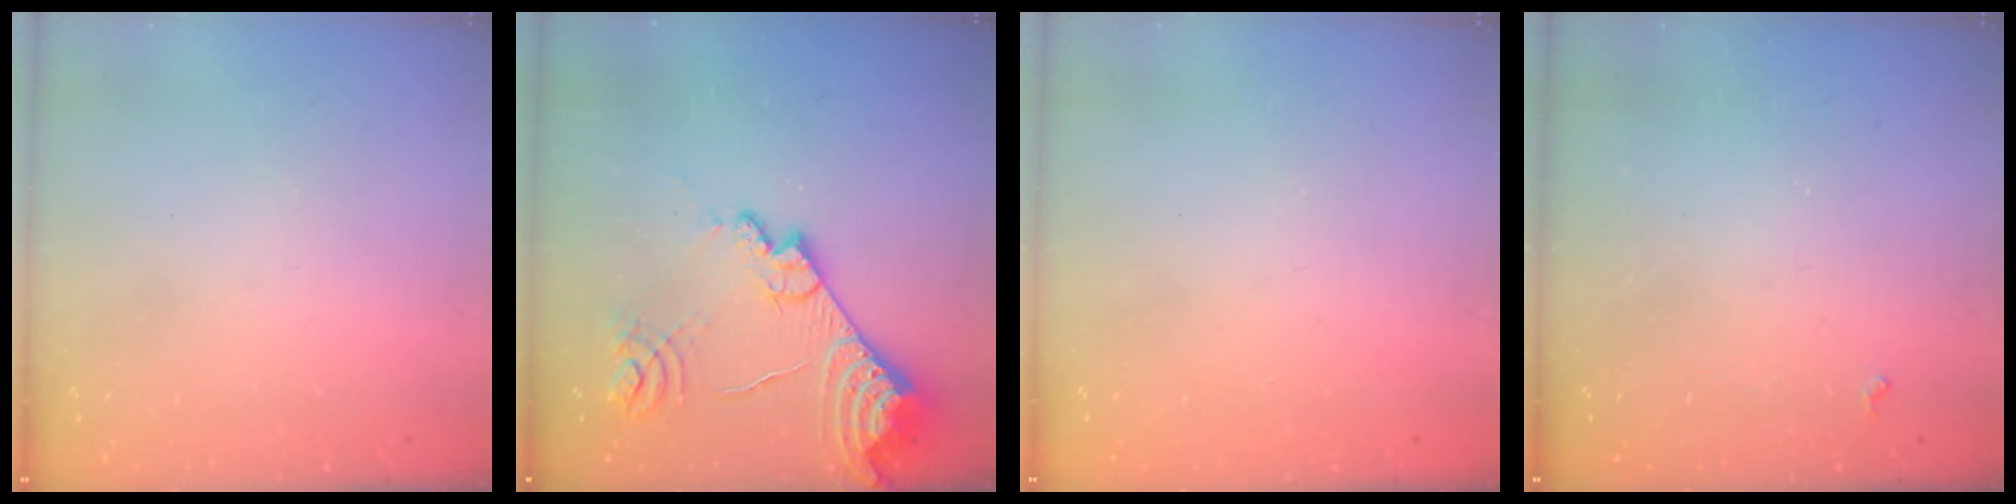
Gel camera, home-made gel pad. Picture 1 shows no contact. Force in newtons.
{"total": 17.1, "press": 17.1, "slide": 1.6}
{"total": 1.3, "press": 1.1, "slide": 0.7}
{"total": 3.9, "press": 3.8, "slide": 0.6}